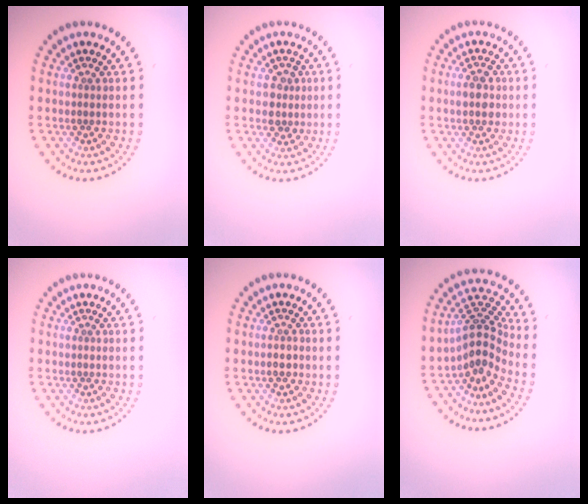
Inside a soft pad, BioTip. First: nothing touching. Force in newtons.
{"total": 1.9, "press": 1.8, "slide": 0.6}
{"total": 2.3, "press": 2.3, "slide": 0.1}
{"total": 0.0}
{"total": 1.0, "press": 0.9, "slide": 0.3}
{"total": 3.9, "press": 2.8, "slide": 2.8}